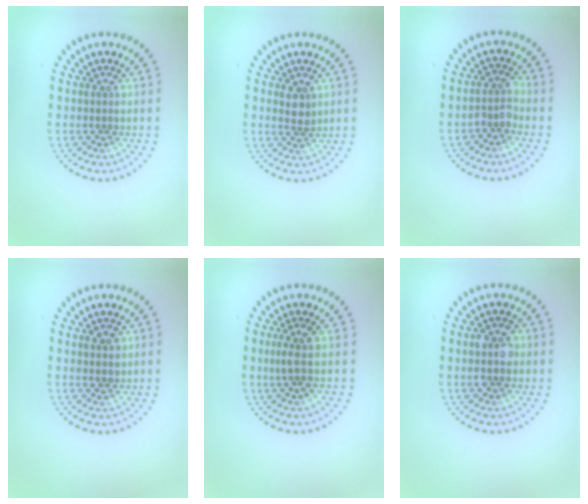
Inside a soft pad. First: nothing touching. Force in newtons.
{"total": 1.8, "press": 1.5, "slide": 0.9}
{"total": 1.7, "press": 1.4, "slide": 1.0}
{"total": 1.4, "press": 1.3, "slide": 0.6}
{"total": 1.7, "press": 1.3, "slide": 1.0}
{"total": 2.7, "press": 2.7, "slide": 0.2}